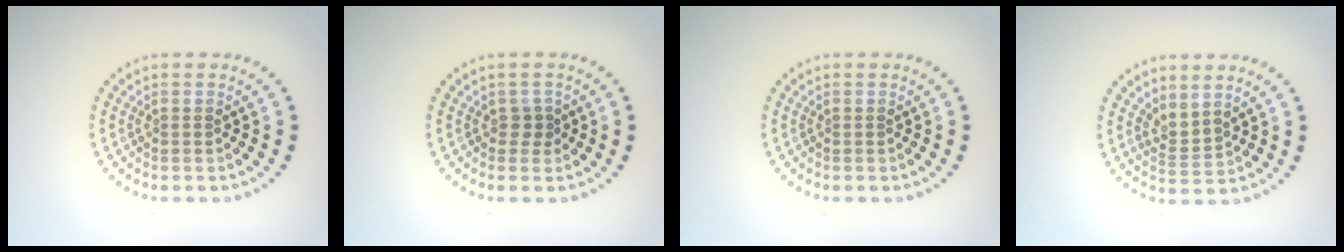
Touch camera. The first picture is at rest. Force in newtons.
{"total": 1.2, "press": 0.8, "slide": 0.8}
{"total": 0.0}
{"total": 2.1, "press": 1.4, "slide": 1.6}